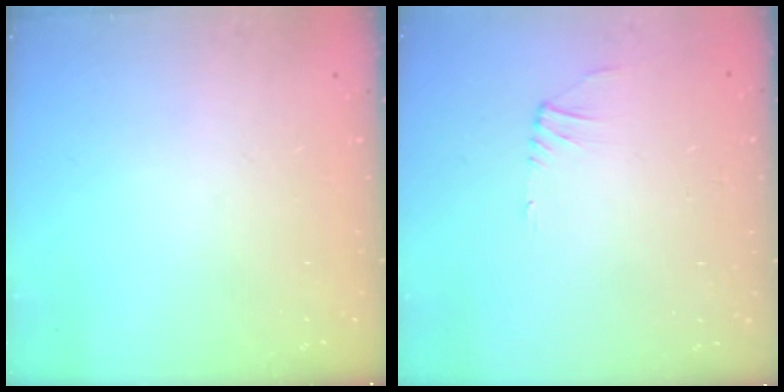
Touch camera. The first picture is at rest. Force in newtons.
{"total": 0.5, "press": 0.4, "slide": 0.4}